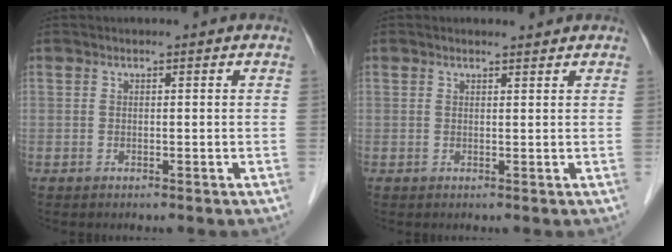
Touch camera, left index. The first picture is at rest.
{"total": 1.0, "force": [1.0, 0.1, 0.1], "torque": [-0.012, 0.000, 0.017]}